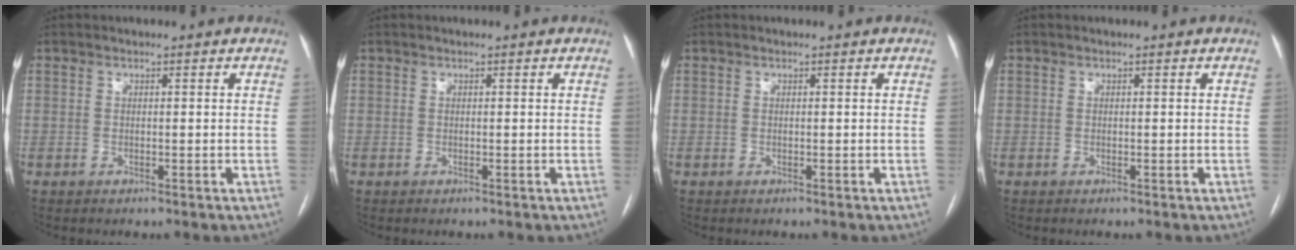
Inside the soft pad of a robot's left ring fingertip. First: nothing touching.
{"total": 0.0}
{"total": 0.0}
{"total": 0.0}